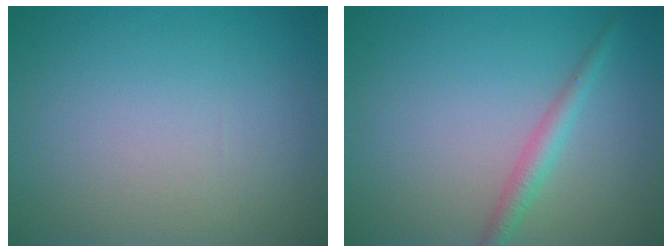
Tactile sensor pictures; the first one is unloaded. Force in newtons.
{"total": 1.9, "press": 1.9, "slide": 0.0}